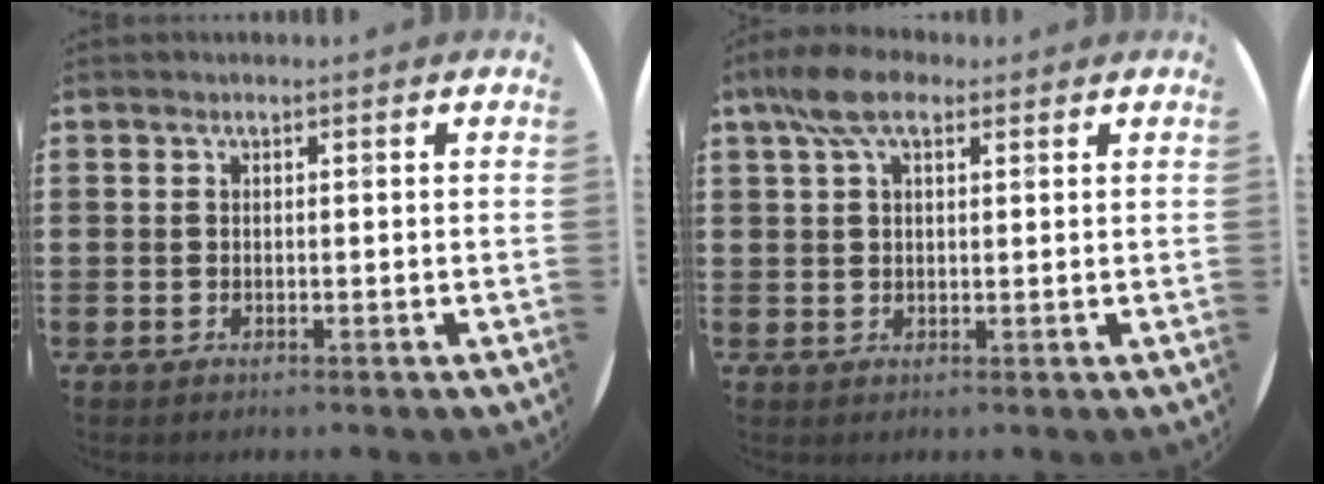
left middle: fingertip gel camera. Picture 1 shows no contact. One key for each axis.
{"total": 6.2, "fx": 3.7, "fy": 3.0, "fz": 4.0, "tx": -0.088, "ty": 0.010, "tz": 0.069}